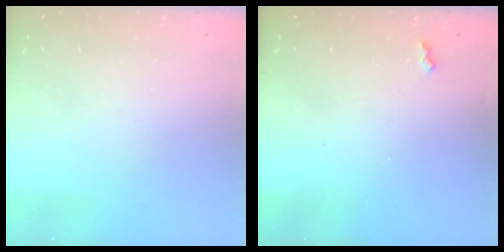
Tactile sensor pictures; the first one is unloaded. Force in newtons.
{"total": 2.6, "press": 2.5, "slide": 0.5}